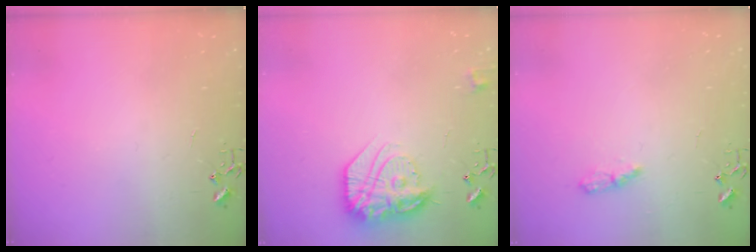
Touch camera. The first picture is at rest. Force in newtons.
{"total": 19.5, "press": 19.5, "slide": 1.5}
{"total": 6.4, "press": 6.4, "slide": 0.5}